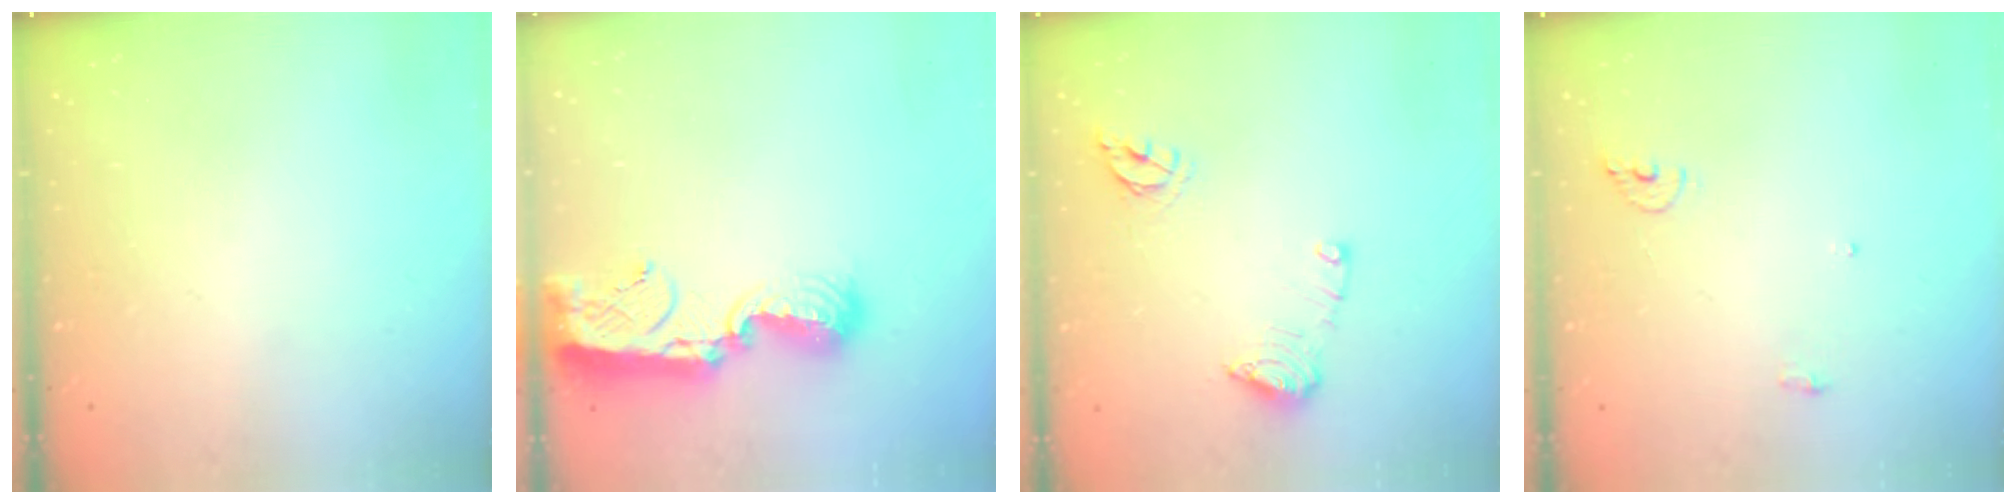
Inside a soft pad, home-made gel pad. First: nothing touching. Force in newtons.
{"total": 12.6, "press": 12.5, "slide": 1.0}
{"total": 10.0, "press": 9.9, "slide": 1.0}
{"total": 6.3, "press": 6.3, "slide": 0.3}